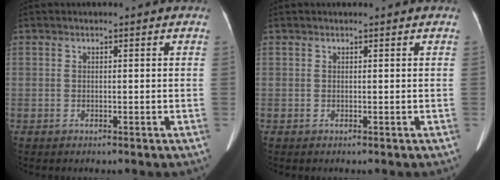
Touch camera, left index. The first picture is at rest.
{"total": 0.0}